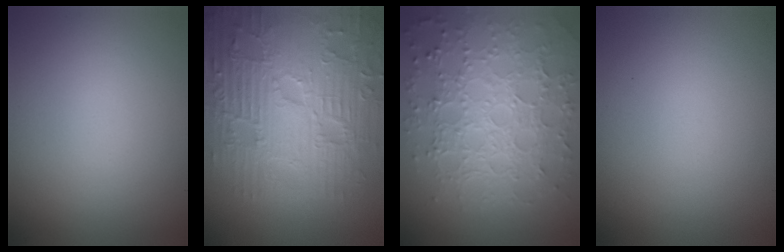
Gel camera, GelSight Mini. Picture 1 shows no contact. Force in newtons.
{"total": 9.4, "press": 6.8, "slide": 6.4}
{"total": 7.7, "press": 5.5, "slide": 5.4}
{"total": 0.0}